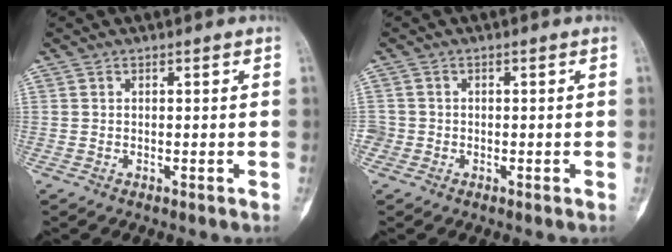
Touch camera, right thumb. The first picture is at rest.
{"total": 1.9, "force": [-0.6, 1.7, 0.0], "torque": [0.010, 0.008, -0.016]}